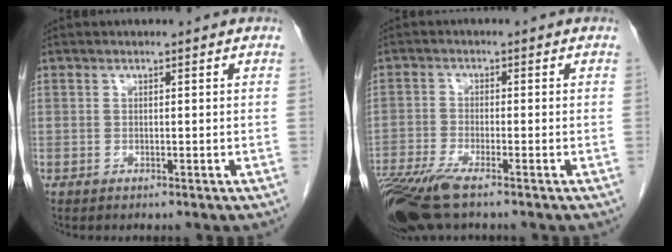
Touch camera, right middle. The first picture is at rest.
{"total": 9.1, "force": [-6.7, 1.2, 6.1], "torque": [-0.119, -0.018, -0.124]}